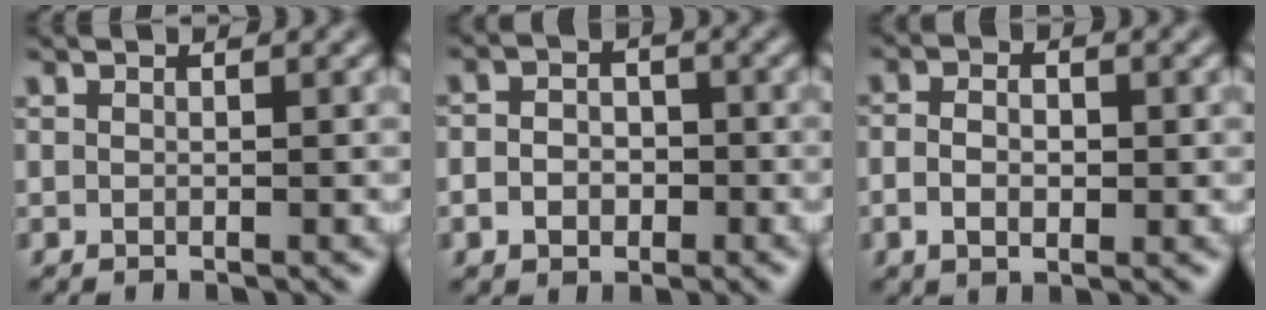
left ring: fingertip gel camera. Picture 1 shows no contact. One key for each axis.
{"total": 3.0, "fx": -0.9, "fy": 2.4, "fz": 1.5, "tx": -0.017, "ty": 0.001, "tz": -0.025}
{"total": 2.8, "fx": -0.4, "fy": 1.8, "fz": 2.1, "tx": -0.042, "ty": -0.002, "tz": -0.008}